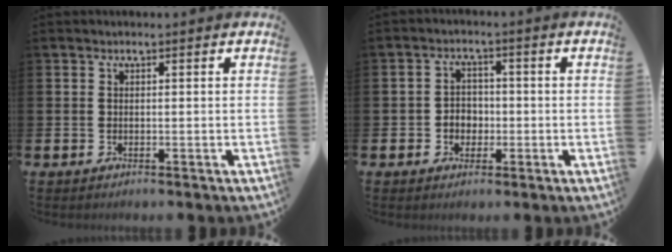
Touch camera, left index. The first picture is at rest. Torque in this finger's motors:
{"motor_torque": [0.08, 0.15, 0.05, 0.00]}